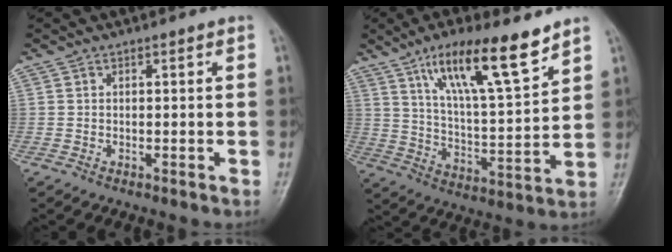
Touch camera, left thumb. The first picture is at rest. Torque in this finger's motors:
{"motor_torque": [0.69, 0.60, 1.65, -1.13, 0.36]}